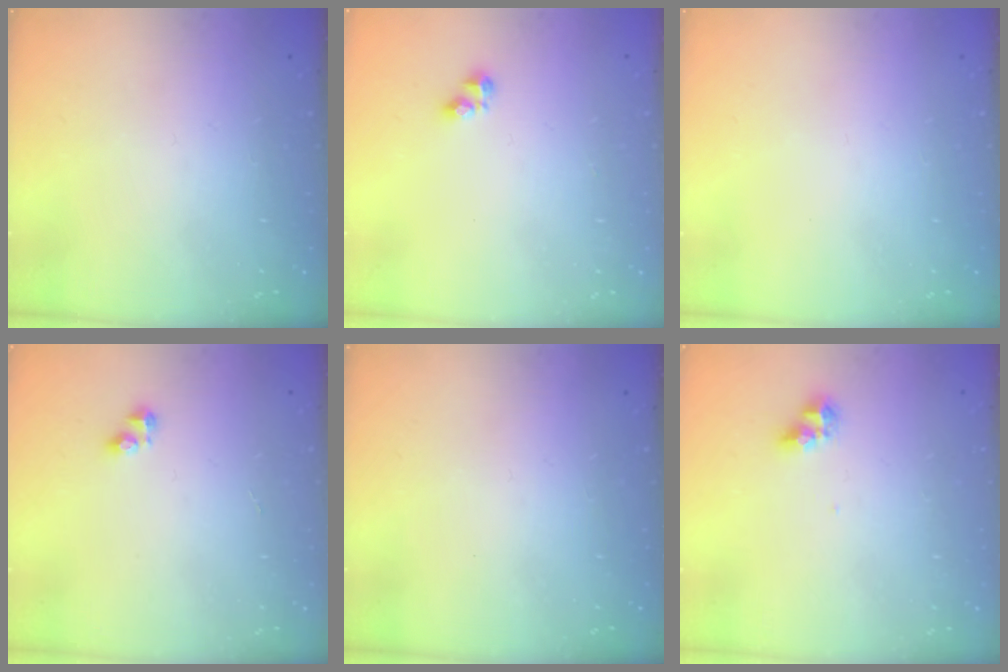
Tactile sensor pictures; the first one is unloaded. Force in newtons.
{"total": 3.5, "press": 3.4, "slide": 0.6}
{"total": 0.0}
{"total": 2.5, "press": 2.5, "slide": 0.3}
{"total": 0.0}
{"total": 6.4, "press": 6.3, "slide": 0.5}